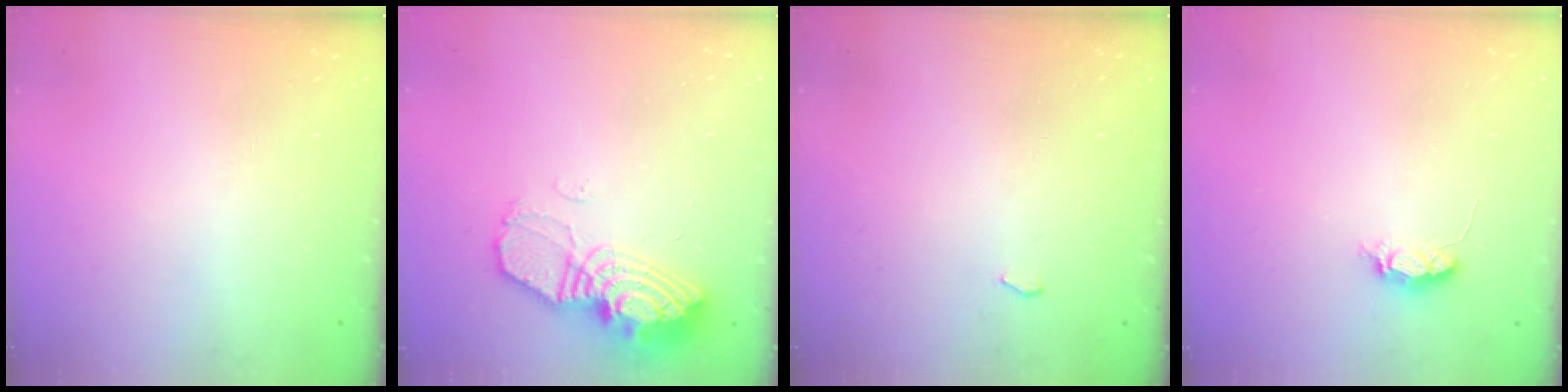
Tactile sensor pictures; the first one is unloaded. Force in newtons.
{"total": 12.9, "press": 12.9, "slide": 1.2}
{"total": 2.6, "press": 2.0, "slide": 1.7}
{"total": 4.3, "press": 4.2, "slide": 0.4}